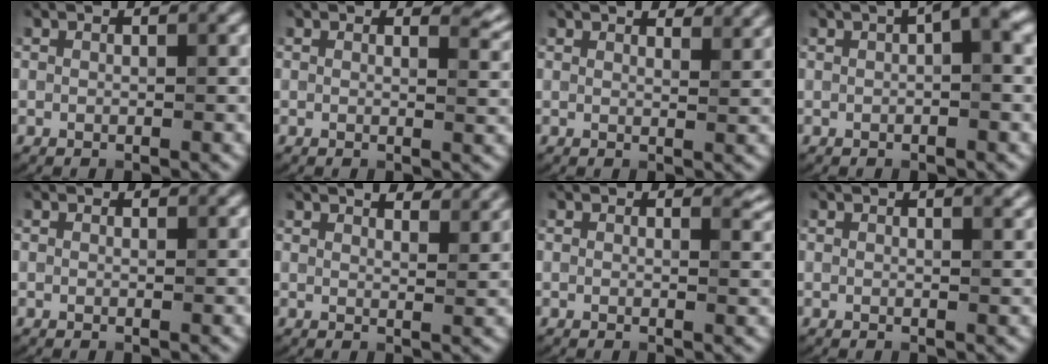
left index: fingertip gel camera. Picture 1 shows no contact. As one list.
[{"total": 2.0, "force": [1.3, 0.7, 1.3], "torque": [-0.012, -0.005, 0.021]}, {"total": 3.4, "force": [3.0, 0.8, 1.4], "torque": [-0.018, 0.007, 0.032]}, {"total": 2.3, "force": [0.5, 0.3, 2.2], "torque": [-0.032, 0.012, 0.007]}, {"total": 0.6, "force": [0.6, 0.3, 0.1], "torque": [-0.004, -0.003, 0.002]}, {"total": 5.0, "force": [4.2, 1.4, 2.3], "torque": [-0.019, 0.016, 0.036]}, {"total": 1.4, "force": [1.0, 0.4, 0.7], "torque": [-0.005, -0.006, 0.015]}, {"total": 2.1, "force": [1.5, 0.7, 1.2], "torque": [-0.005, 0.001, 0.008]}]